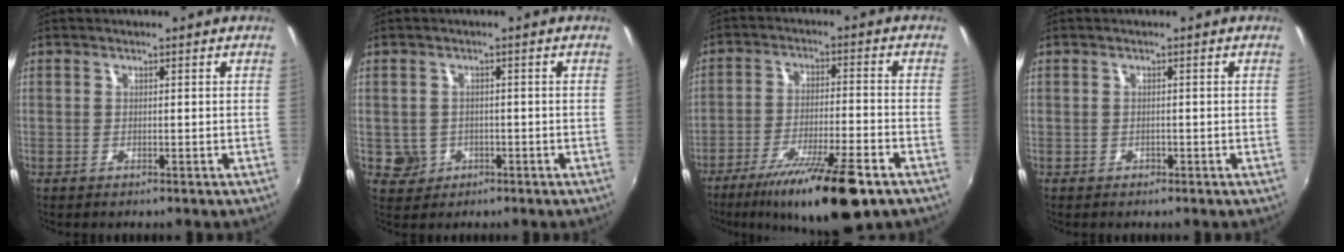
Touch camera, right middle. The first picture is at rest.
{"total": 3.8, "force": [-0.9, 3.6, 0.7], "torque": [-0.021, 0.002, -0.006]}
{"total": 15.4, "force": [-10.4, 2.0, 11.1], "torque": [-0.202, -0.025, -0.171]}
{"total": 0.7, "force": [-0.4, 0.6, 0.1], "torque": [-0.001, -0.002, -0.004]}